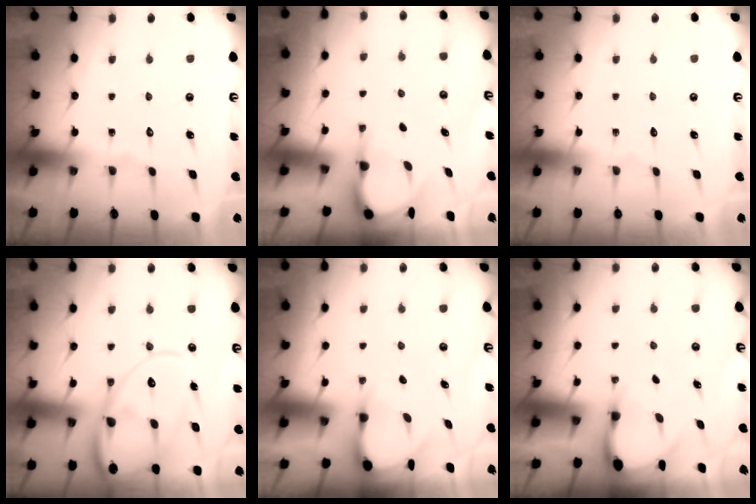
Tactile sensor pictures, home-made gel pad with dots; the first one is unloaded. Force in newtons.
{"total": 6.0, "press": 6.0, "slide": 0.3}
{"total": 0.0}
{"total": 17.0, "press": 16.9, "slide": 1.8}
{"total": 3.5, "press": 3.5, "slide": 0.3}
{"total": 3.3, "press": 3.3, "slide": 0.2}